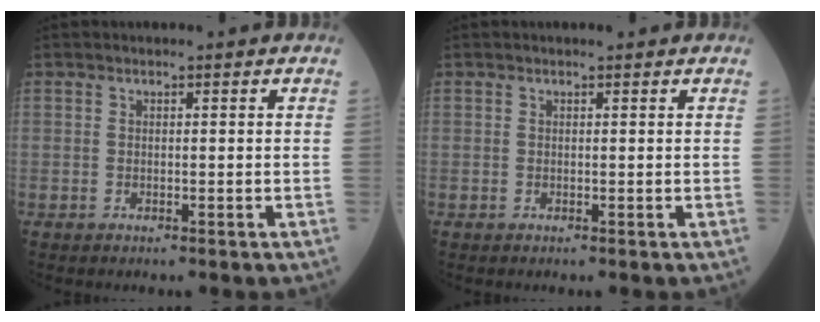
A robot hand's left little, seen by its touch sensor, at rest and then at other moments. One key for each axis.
{"total": 0.7, "fx": 0.6, "fy": 0.2, "fz": 0.4, "tx": -0.011, "ty": 0.001, "tz": 0.007}